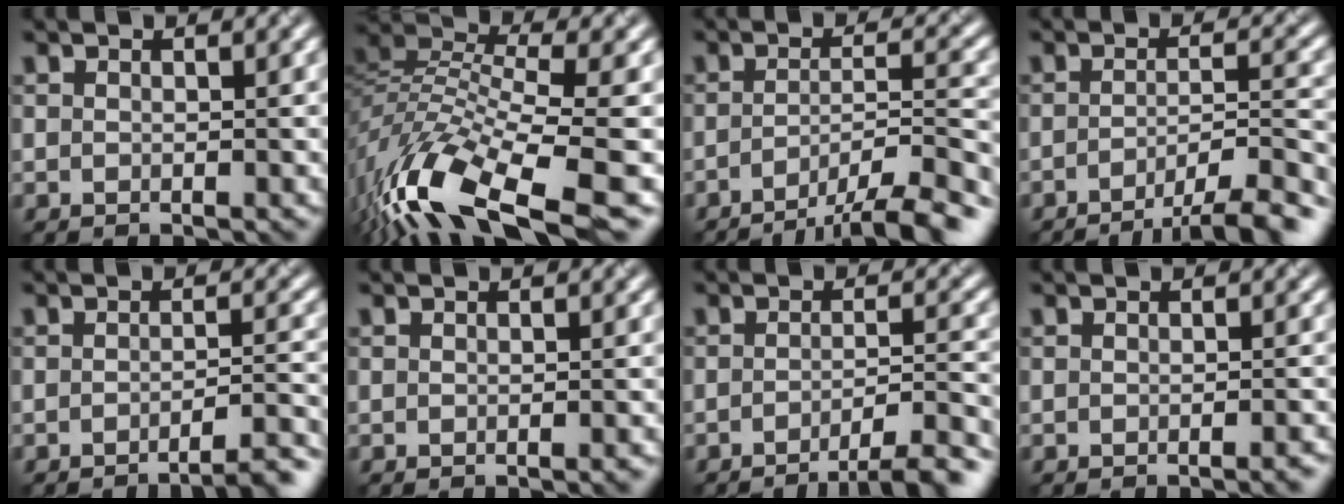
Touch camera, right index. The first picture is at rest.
{"total": 12.0, "force": [-6.9, 4.2, 8.9], "torque": [-0.180, 0.005, -0.132]}
{"total": 8.2, "force": [-5.9, 1.6, 5.5], "torque": [-0.076, 0.009, -0.090]}
{"total": 7.4, "force": [-5.0, 1.5, 5.2], "torque": [-0.072, 0.006, -0.076]}
{"total": 4.2, "force": [-3.2, 0.9, 2.6], "torque": [-0.026, 0.011, -0.047]}
{"total": 0.8, "force": [-0.5, 0.3, 0.6], "torque": [-0.004, -0.003, -0.012]}
{"total": 5.9, "force": [-4.0, 1.2, 4.2], "torque": [-0.053, 0.004, -0.056]}
{"total": 1.5, "force": [-1.0, 0.4, 1.0], "torque": [-0.002, 0.000, -0.018]}